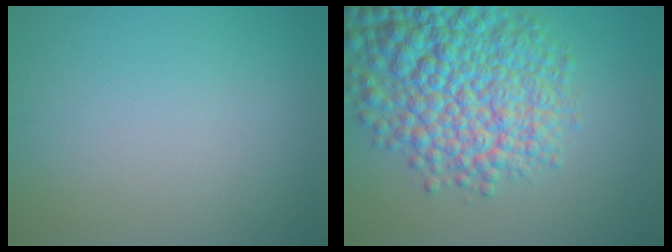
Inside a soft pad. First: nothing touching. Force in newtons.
{"total": 10.8, "press": 10.8, "slide": 0.4}